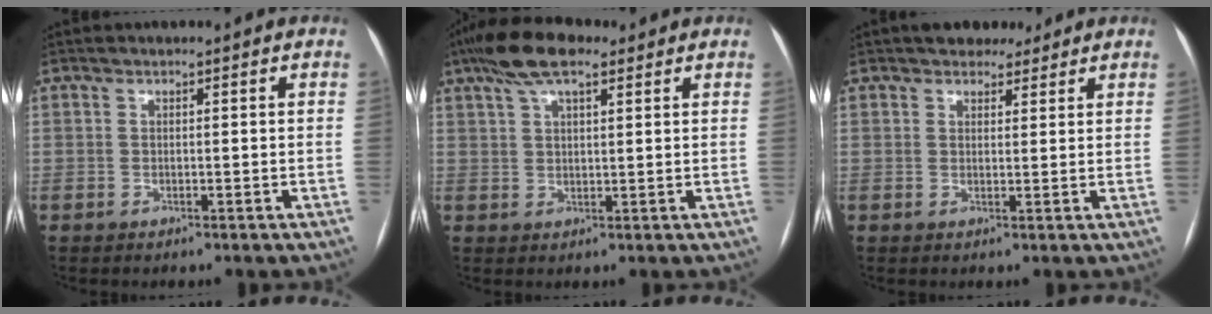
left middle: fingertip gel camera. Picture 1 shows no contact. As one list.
[{"total": 8.3, "force": [5.5, 2.6, 5.7], "torque": [-0.115, 0.026, 0.096]}, {"total": 4.6, "force": [3.8, 2.2, 1.4], "torque": [-0.014, 0.009, 0.059]}]